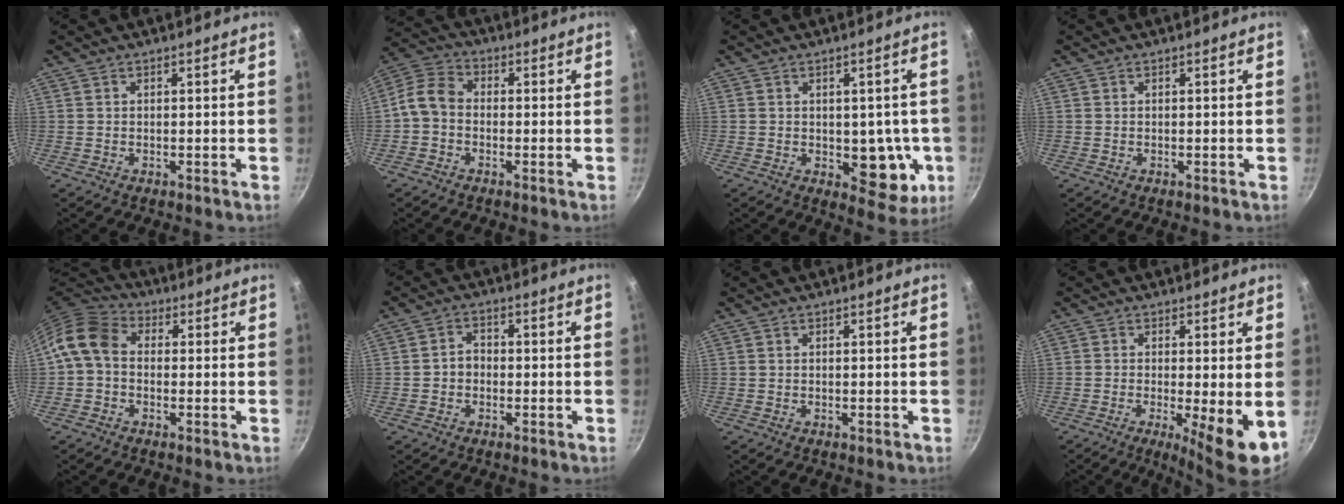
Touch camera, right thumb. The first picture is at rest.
{"total": 6.7, "force": [-1.5, 5.1, 4.1], "torque": [-0.078, 0.032, -0.049]}
{"total": 10.0, "force": [-1.5, 6.0, 7.8], "torque": [-0.040, -0.006, -0.013]}
{"total": 0.0}
{"total": 8.4, "force": [0.0, 6.5, 5.3], "torque": [-0.093, 0.026, -0.022]}
{"total": 3.3, "force": [-0.7, 2.7, 1.8], "torque": [-0.015, 0.016, -0.017]}
{"total": 0.0}
{"total": 7.9, "force": [-1.4, 1.4, 7.7], "torque": [-0.113, -0.011, -0.017]}